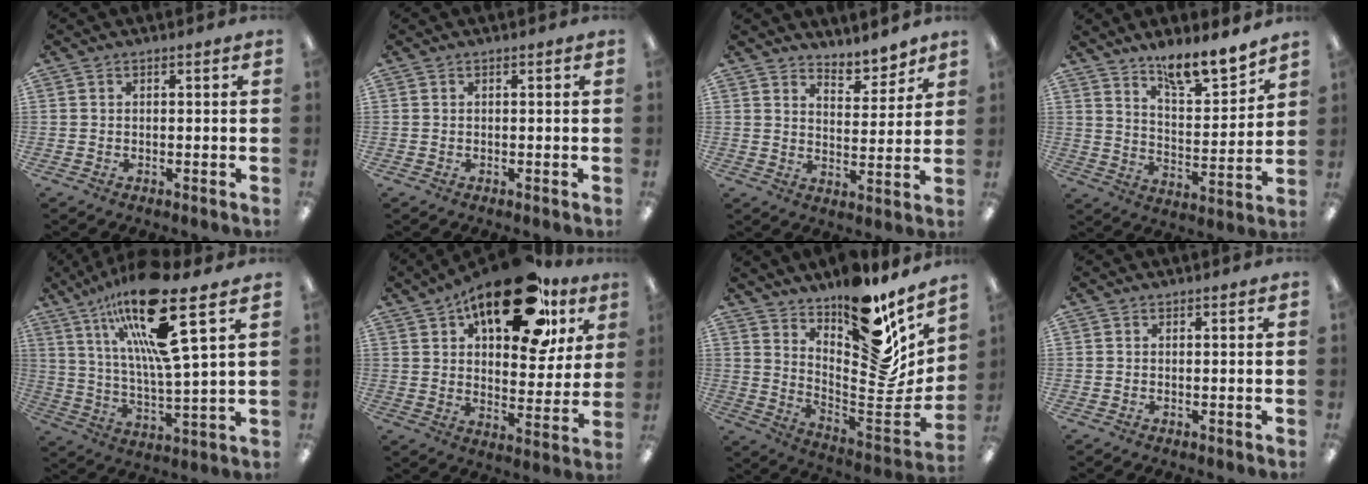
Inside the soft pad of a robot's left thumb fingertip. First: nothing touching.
{"total": 0.0}
{"total": 6.2, "force": [5.7, 2.0, 1.7], "torque": [-0.002, -0.049, 0.095]}
{"total": 11.4, "force": [9.8, 2.9, 5.1], "torque": [-0.070, -0.069, 0.172]}
{"total": 21.6, "force": [13.3, 3.6, 16.6], "torque": [-0.308, -0.058, 0.206]}
{"total": 24.7, "force": [14.8, 11.5, 16.2], "torque": [-0.219, -0.072, 0.239]}
{"total": 18.1, "force": [13.1, 6.5, 10.7], "torque": [-0.120, -0.126, 0.213]}
{"total": 0.0}